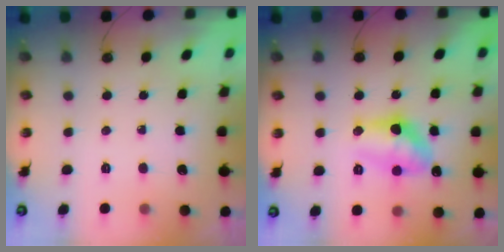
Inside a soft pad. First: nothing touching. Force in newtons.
{"total": 12.5, "press": 12.5, "slide": 0.6}